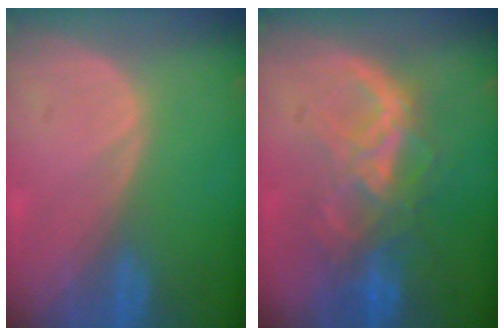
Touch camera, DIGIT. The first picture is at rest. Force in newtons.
{"total": 8.9, "press": 7.6, "slide": 4.7}